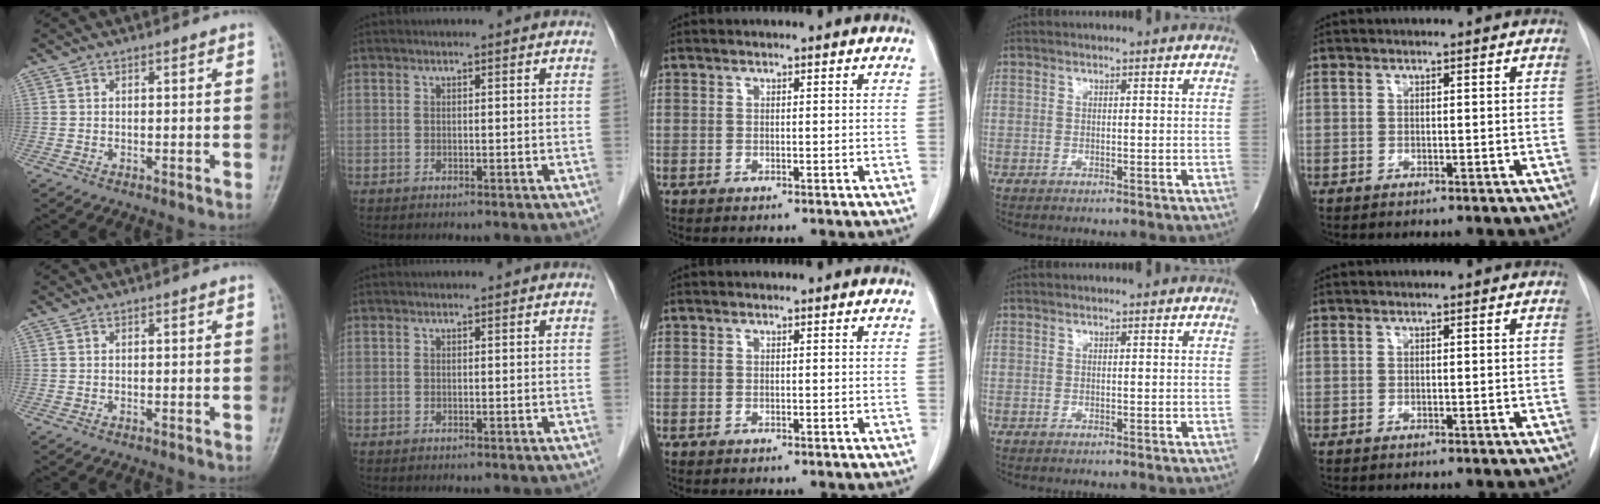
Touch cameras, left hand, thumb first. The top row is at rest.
{}